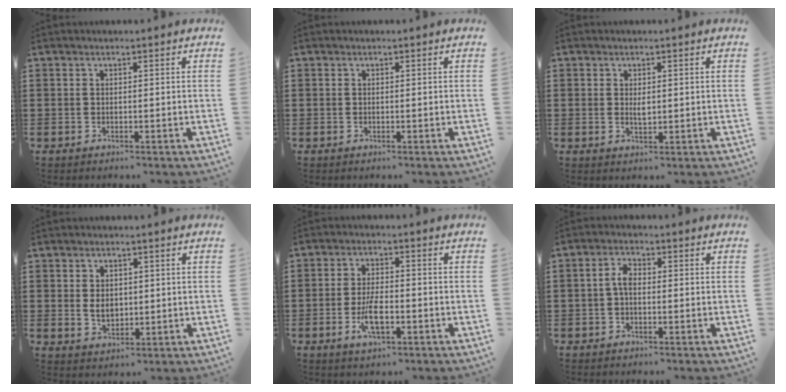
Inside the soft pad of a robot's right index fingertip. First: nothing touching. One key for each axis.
{"total": 0.0}
{"total": 1.9, "fx": 0.3, "fy": 0.8, "fz": 1.7, "tx": -0.034, "ty": 0.003, "tz": 0.004}
{"total": 3.2, "fx": 0.2, "fy": 2.2, "fz": 2.3, "tx": -0.042, "ty": 0.003, "tz": 0.000}
{"total": 5.7, "fx": -1.9, "fy": 2.1, "fz": 5.0, "tx": -0.111, "ty": -0.004, "tz": -0.039}
{"total": 3.2, "fx": -0.4, "fy": 1.6, "fz": 2.8, "tx": -0.061, "ty": 0.004, "tz": -0.011}